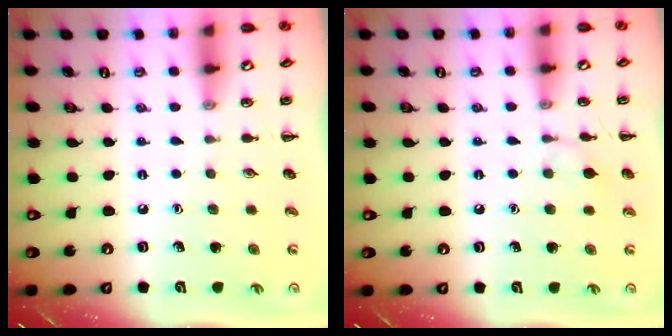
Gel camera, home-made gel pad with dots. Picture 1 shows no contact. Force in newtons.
{"total": 5.8, "press": 5.6, "slide": 1.6}